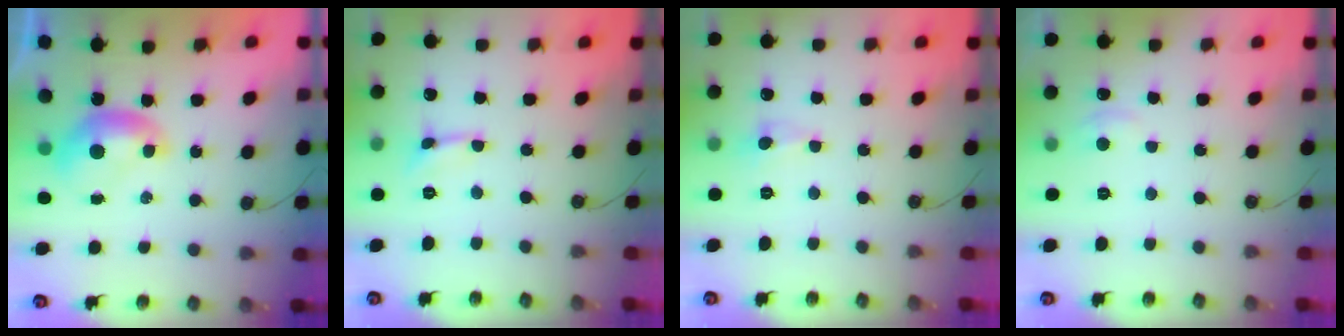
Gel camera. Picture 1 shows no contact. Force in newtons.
{"total": 0.0}
{"total": 0.7, "press": 0.7, "slide": 0.3}
{"total": 3.4, "press": 3.4, "slide": 0.4}